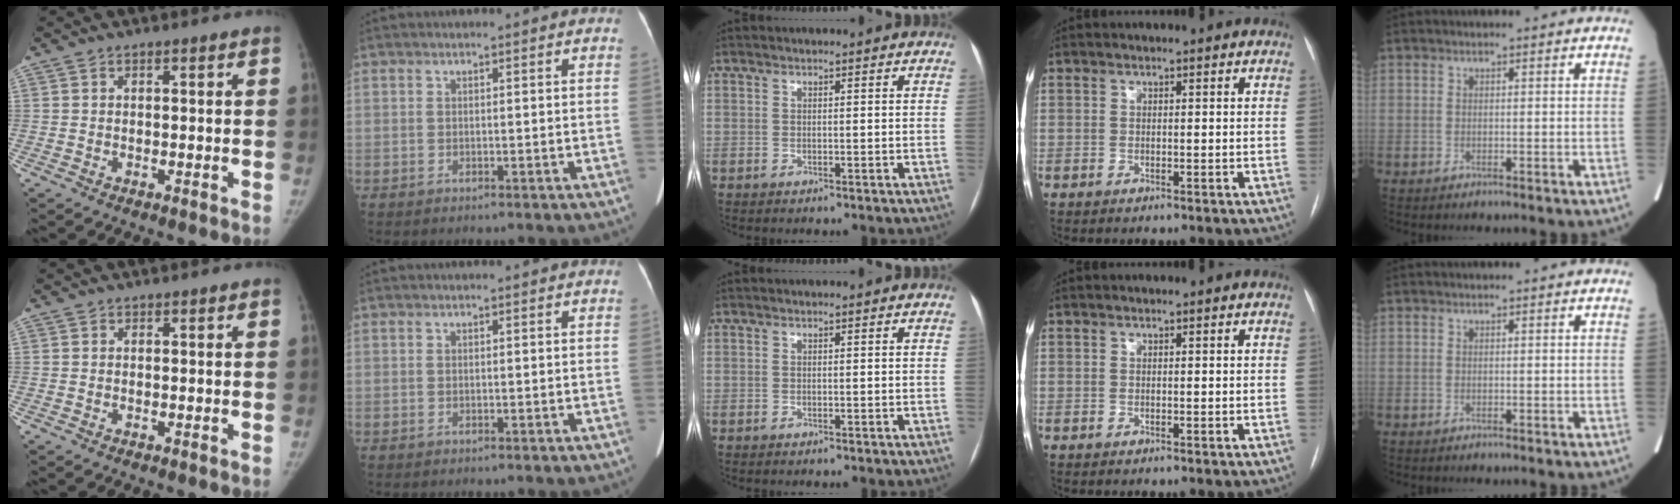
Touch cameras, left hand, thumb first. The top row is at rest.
{}